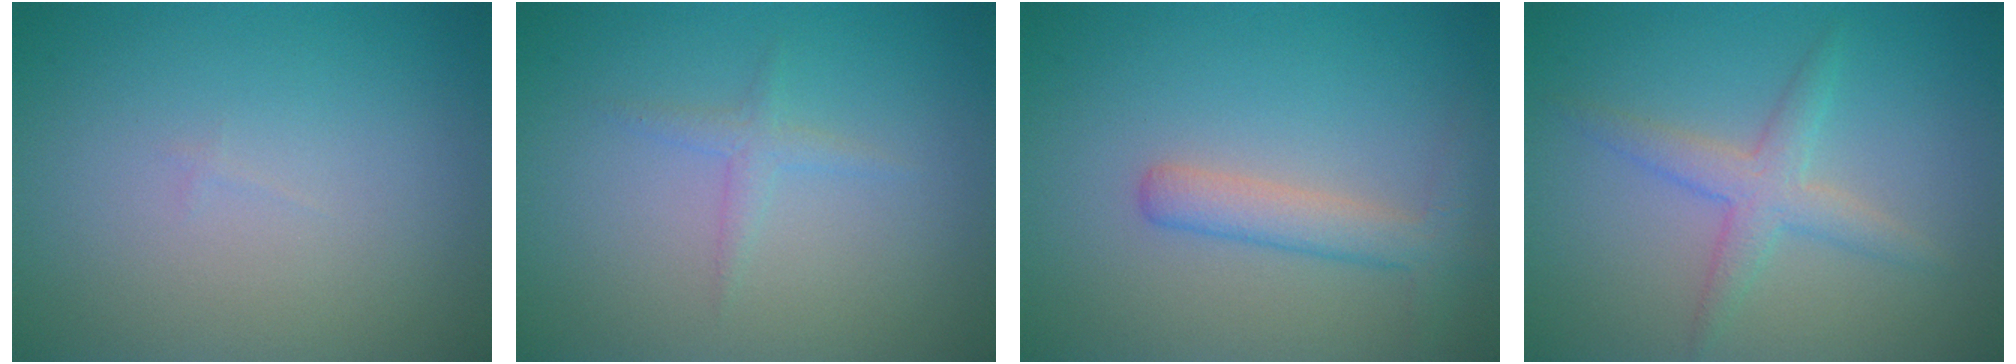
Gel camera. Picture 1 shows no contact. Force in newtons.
{"total": 1.2, "press": 1.2, "slide": 0.1}
{"total": 2.3, "press": 2.3, "slide": 0.1}
{"total": 2.7, "press": 2.7, "slide": 0.1}